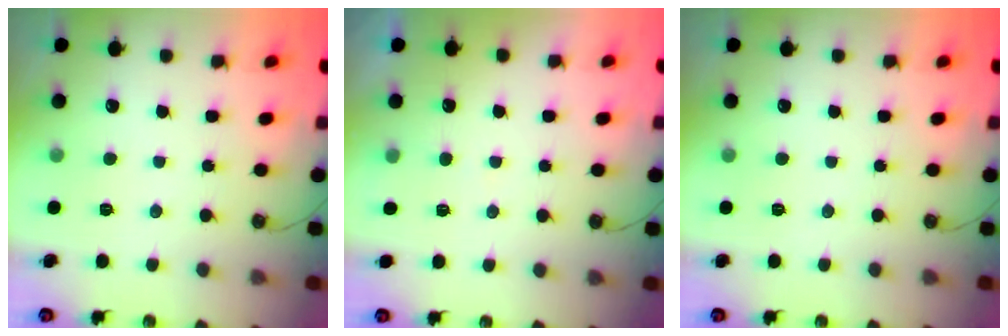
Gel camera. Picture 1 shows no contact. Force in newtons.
{"total": 3.0, "press": 2.9, "slide": 0.3}
{"total": 0.0}